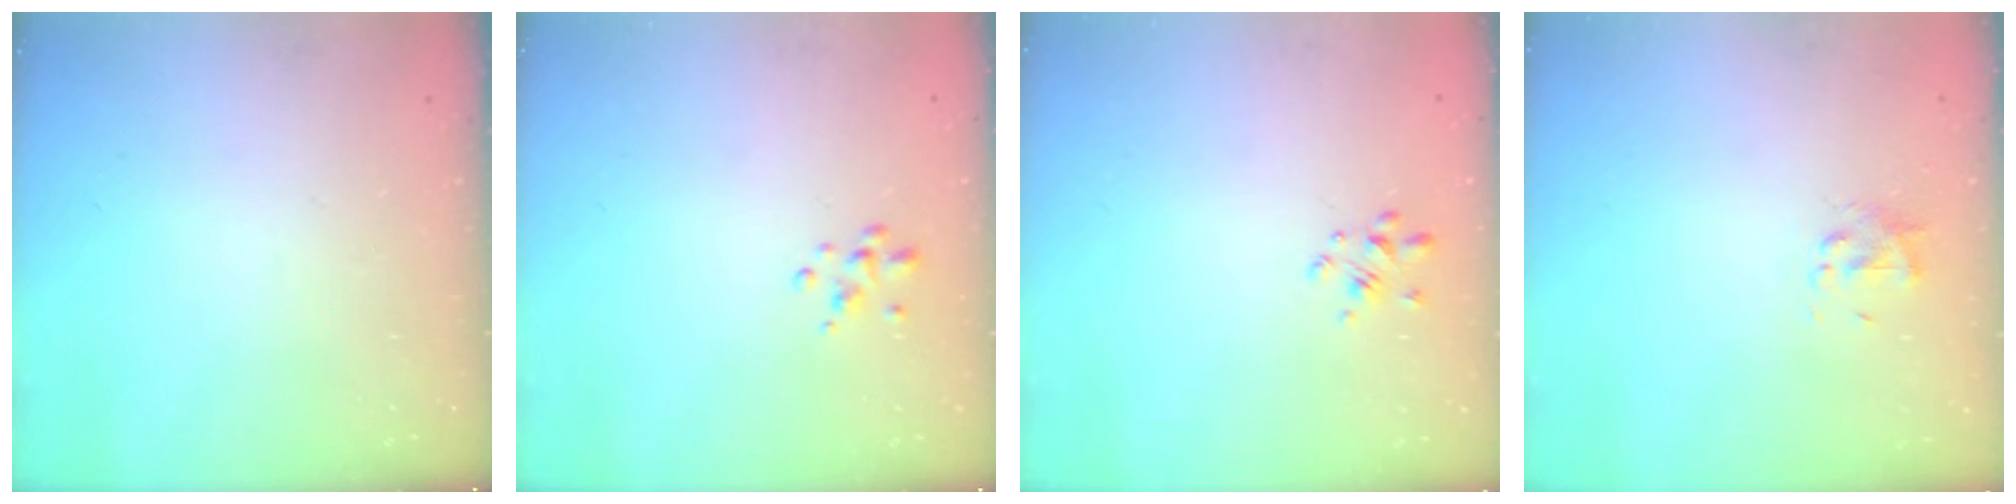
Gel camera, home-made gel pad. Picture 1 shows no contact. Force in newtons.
{"total": 2.3, "press": 2.2, "slide": 0.3}
{"total": 2.3, "press": 2.1, "slide": 0.8}
{"total": 2.8, "press": 2.7, "slide": 0.7}